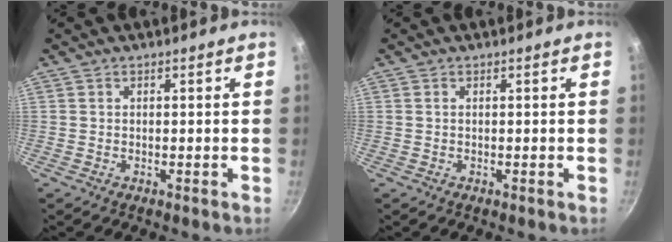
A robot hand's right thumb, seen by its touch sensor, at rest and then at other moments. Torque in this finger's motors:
{"motor_torque": [-0.16, -0.14, 0.27, 0.01, 0.00]}